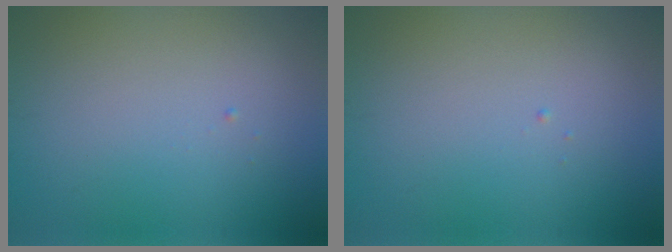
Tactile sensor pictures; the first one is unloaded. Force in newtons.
{"total": 0.0}